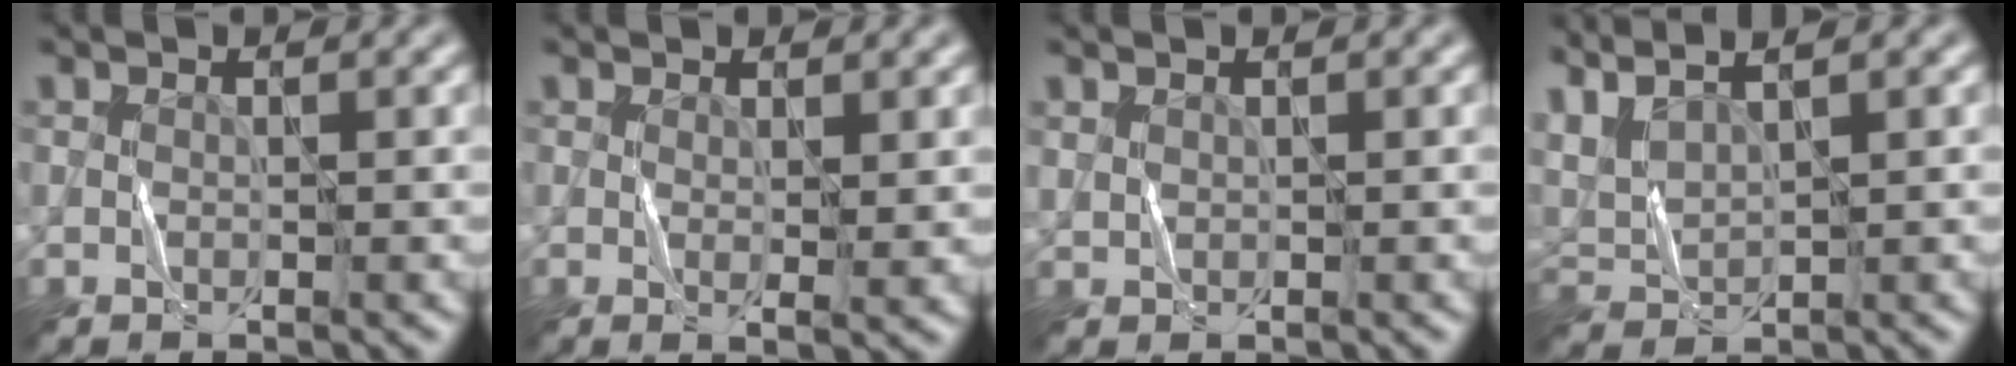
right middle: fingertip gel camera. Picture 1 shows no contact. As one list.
[{"total": 1.6, "force": [0.5, 0.3, 1.5], "torque": [-0.023, -0.005, 0.010]}, {"total": 0.6, "force": [0.5, 0.4, 0.2], "torque": [-0.006, 0.000, 0.015]}, {"total": 3.7, "force": [2.9, 0.9, 2.0], "torque": [-0.062, 0.015, 0.068]}]